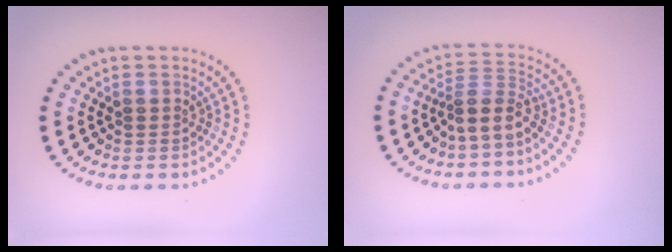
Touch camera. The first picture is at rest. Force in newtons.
{"total": 2.8, "press": 2.0, "slide": 2.0}